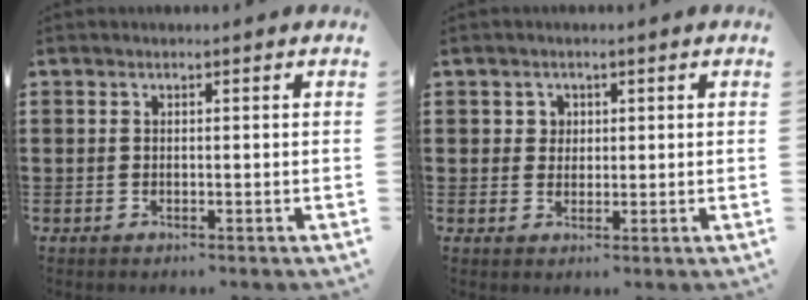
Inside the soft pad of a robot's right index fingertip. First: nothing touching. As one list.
[{"total": 1.9, "force": [0.6, 1.8, 0.2], "torque": [-0.013, 0.009, 0.009]}]